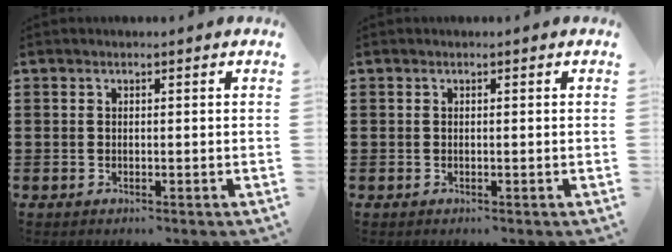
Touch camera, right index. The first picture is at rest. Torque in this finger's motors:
{"motor_torque": [0.00, 0.00, 0.00, 0.00]}